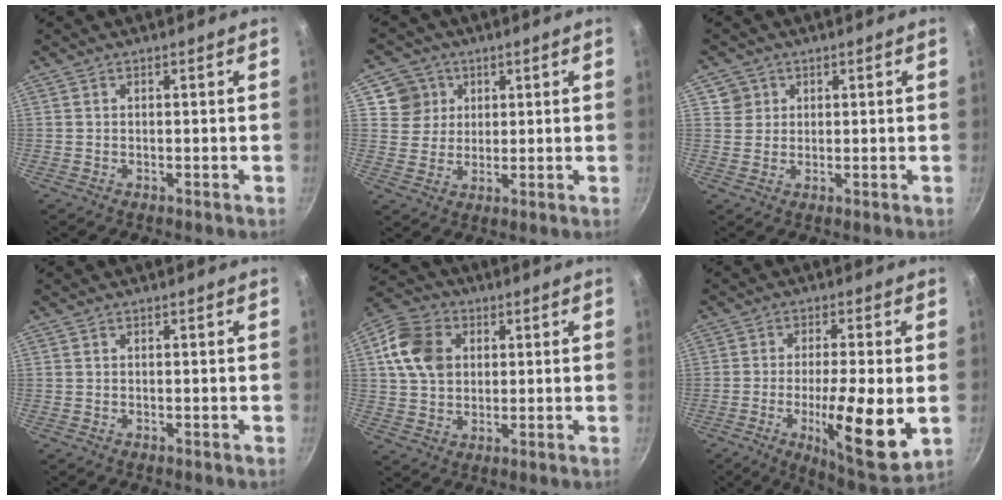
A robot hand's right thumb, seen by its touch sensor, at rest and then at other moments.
{"total": 6.5, "force": [2.5, 6.0, 0.9], "torque": [0.021, 0.002, 0.042]}
{"total": 3.3, "force": [1.2, 3.1, 0.3], "torque": [0.020, 0.007, 0.018]}
{"total": 0.0}
{"total": 11.5, "force": [2.8, 8.9, 6.7], "torque": [-0.103, 0.004, 0.040]}
{"total": 14.9, "force": [-3.1, 3.3, 14.2], "torque": [-0.220, -0.005, -0.046]}